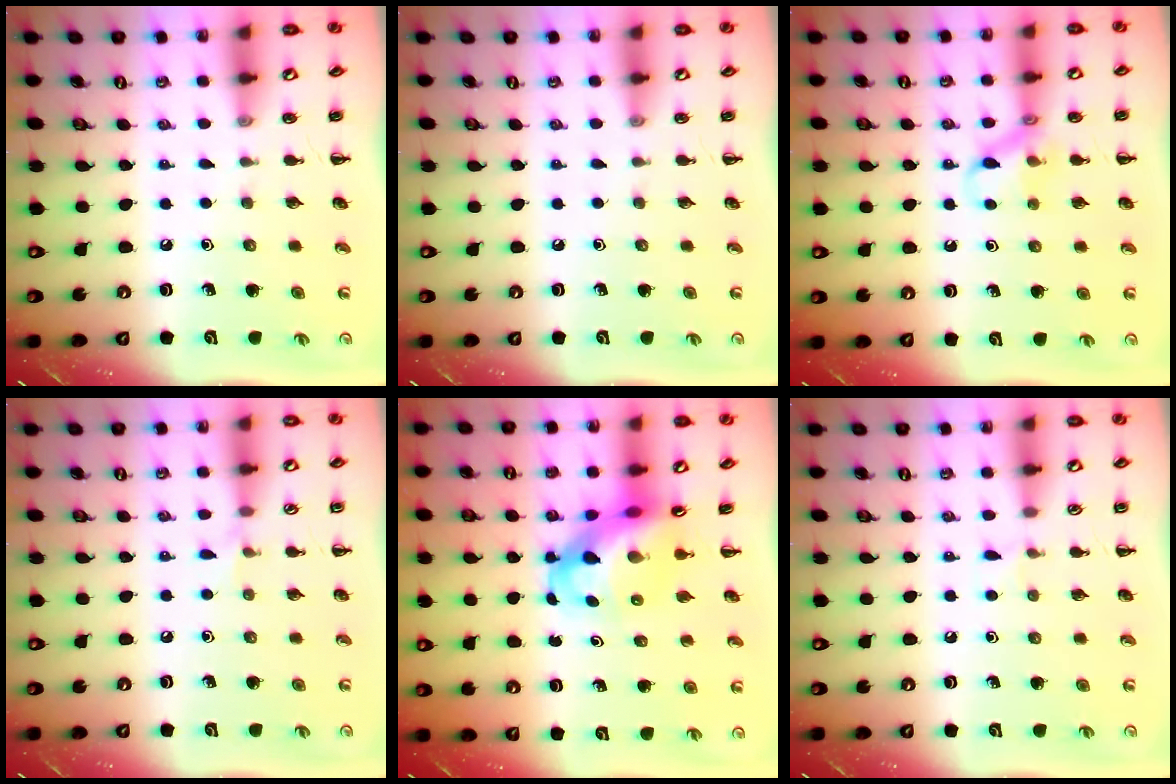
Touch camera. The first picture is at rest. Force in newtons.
{"total": 0.0}
{"total": 9.9, "press": 9.9, "slide": 1.1}
{"total": 3.7, "press": 3.5, "slide": 1.4}
{"total": 10.1, "press": 9.7, "slide": 2.8}
{"total": 4.5, "press": 4.2, "slide": 1.5}